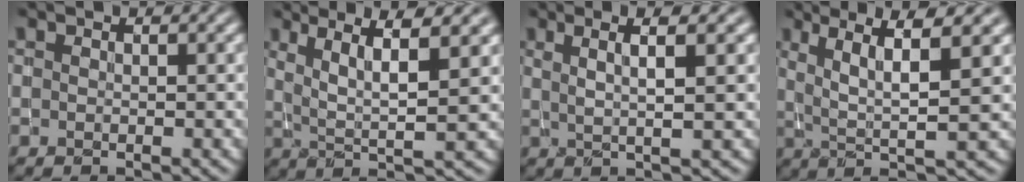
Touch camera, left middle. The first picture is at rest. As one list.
[{"total": 6.0, "force": [2.3, 1.0, 5.5], "torque": [-0.091, 0.001, 0.045]}, {"total": 4.2, "force": [1.8, 0.5, 3.7], "torque": [-0.061, 0.001, 0.028]}, {"total": 6.5, "force": [2.0, 1.0, 6.1], "torque": [-0.100, 0.003, 0.039]}]